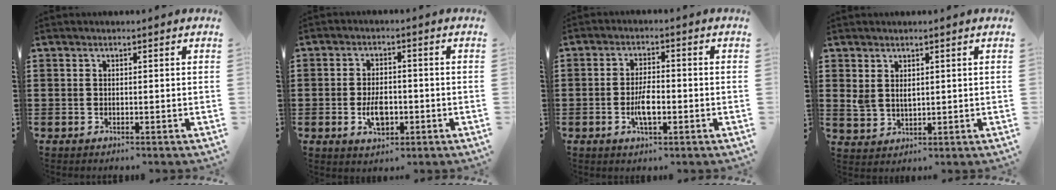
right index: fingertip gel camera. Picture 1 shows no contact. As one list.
[{"total": 4.8, "force": [-1.3, 2.6, 3.8], "torque": [-0.068, -0.003, -0.025]}, {"total": 4.6, "force": [-1.2, 1.5, 4.2], "torque": [-0.094, -0.008, -0.025]}, {"total": 2.4, "force": [1.3, 1.5, 1.4], "torque": [-0.031, 0.006, 0.023]}]